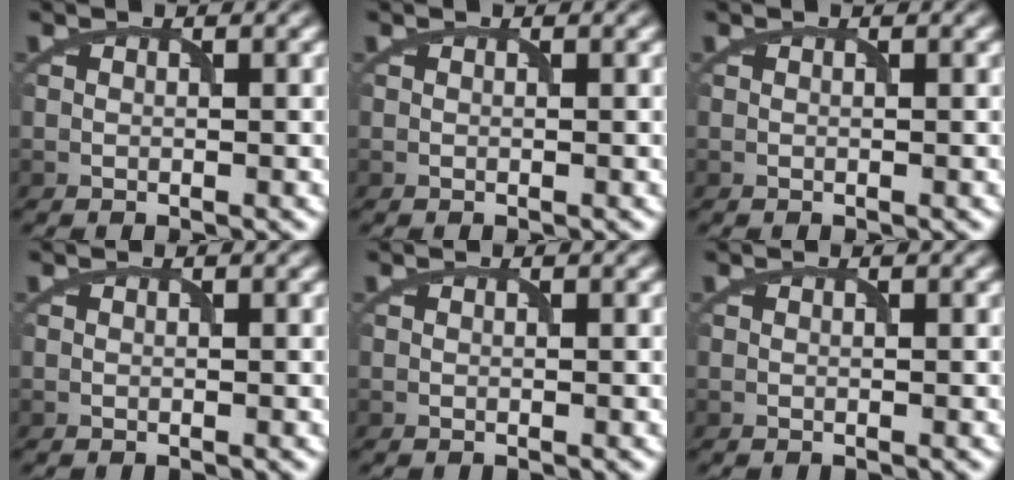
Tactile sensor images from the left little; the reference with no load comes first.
{"total": 0.0}
{"total": 0.0}
{"total": 0.0}
{"total": 0.0}
{"total": 0.0}